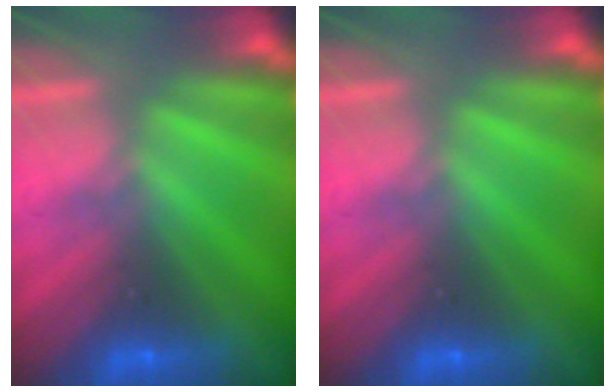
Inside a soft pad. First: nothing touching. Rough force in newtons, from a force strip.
{"total": 0.0}